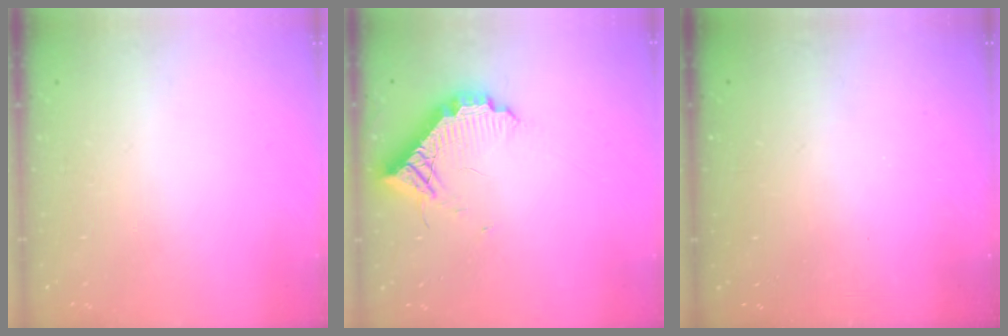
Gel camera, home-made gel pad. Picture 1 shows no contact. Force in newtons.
{"total": 11.1, "press": 11.1, "slide": 0.5}
{"total": 2.8, "press": 2.8, "slide": 0.3}